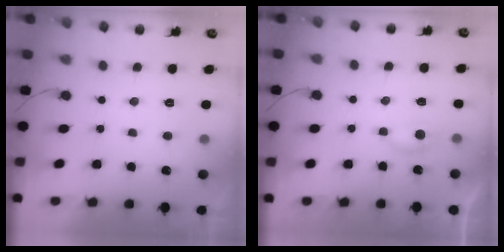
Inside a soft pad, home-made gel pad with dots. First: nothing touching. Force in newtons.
{"total": 3.1, "press": 3.1, "slide": 0.5}